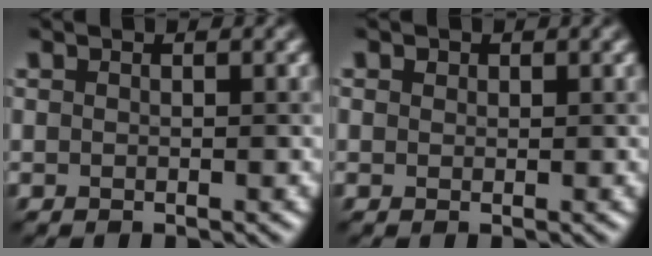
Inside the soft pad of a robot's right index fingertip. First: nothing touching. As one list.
[{"total": 0.6, "force": [0.4, 0.4, 0.2], "torque": [-0.003, -0.001, 0.008]}]